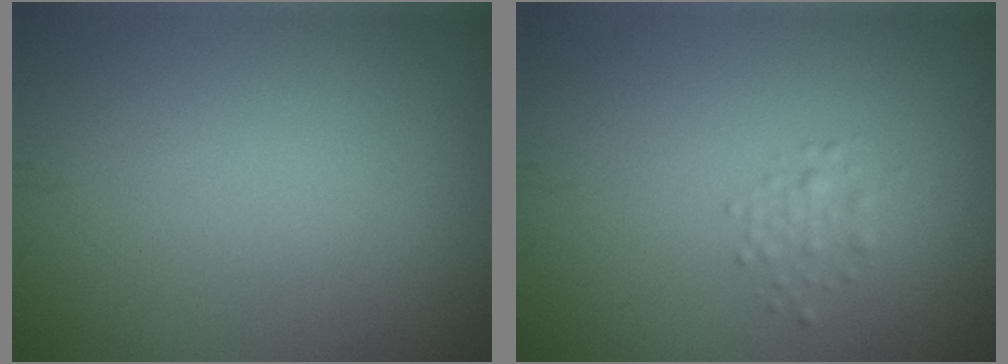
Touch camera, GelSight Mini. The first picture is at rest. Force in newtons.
{"total": 1.0, "press": 1.0, "slide": 0.0}